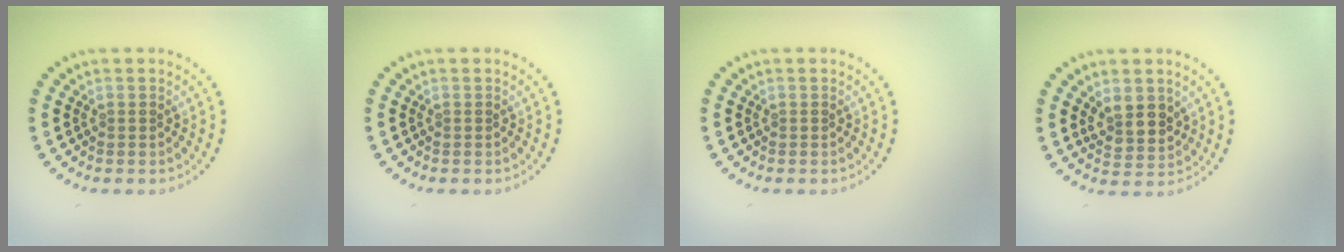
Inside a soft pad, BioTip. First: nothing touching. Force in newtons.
{"total": 0.0}
{"total": 0.0}
{"total": 2.8, "press": 2.5, "slide": 1.1}